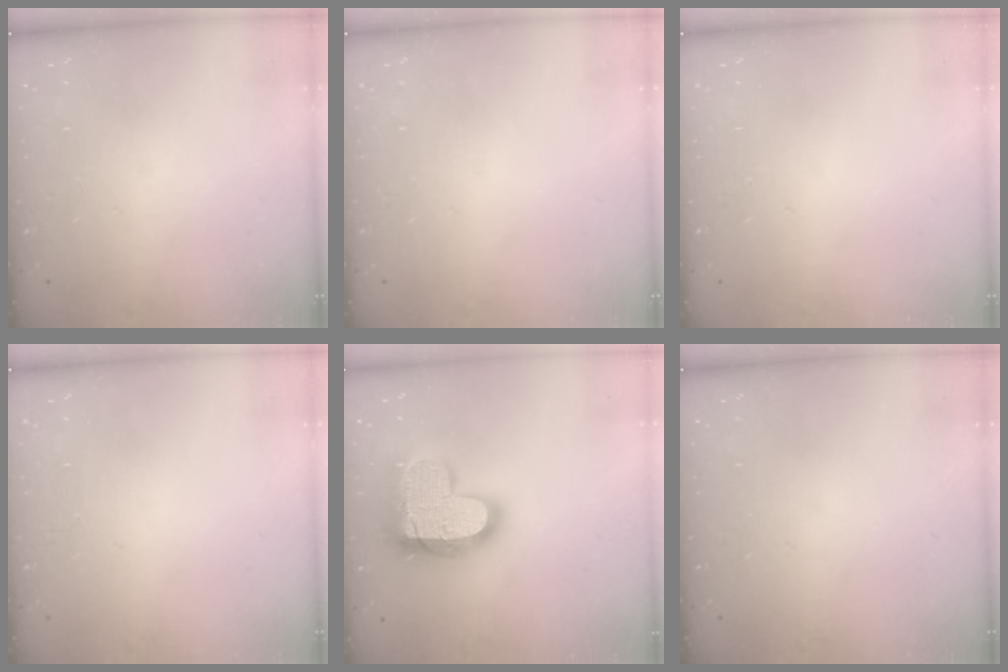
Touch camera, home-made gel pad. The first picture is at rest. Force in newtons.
{"total": 0.0}
{"total": 0.0}
{"total": 0.0}
{"total": 23.7, "press": 23.7, "slide": 1.6}
{"total": 0.0}